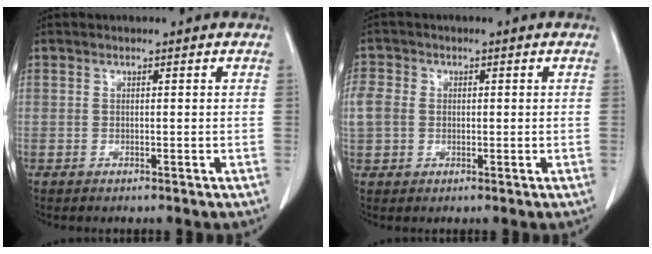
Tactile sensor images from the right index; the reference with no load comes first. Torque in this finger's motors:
{"motor_torque": [0.23, 0.14, 0.12, 0.03]}